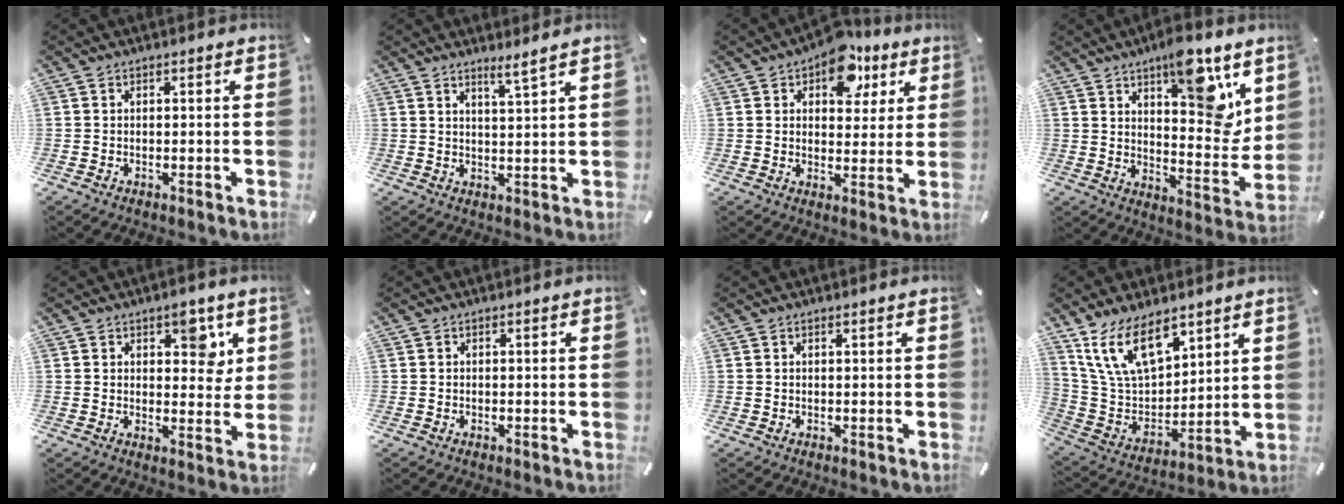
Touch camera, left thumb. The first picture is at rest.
{"total": 4.0, "force": [3.5, -0.5, 1.9], "torque": [-0.045, -0.020, 0.061]}
{"total": 12.7, "force": [7.4, 7.6, 6.9], "torque": [-0.077, -0.038, 0.126]}
{"total": 15.8, "force": [9.5, 6.3, 11.0], "torque": [-0.125, -0.075, 0.153]}
{"total": 7.0, "force": [3.6, 3.9, 4.5], "torque": [-0.033, -0.017, 0.054]}
{"total": 0.0}
{"total": 0.6, "force": [0.4, 0.0, 0.4], "torque": [-0.008, 0.000, 0.007]}
{"total": 16.9, "force": [10.8, 9.2, 9.1], "torque": [-0.208, -0.053, 0.200]}